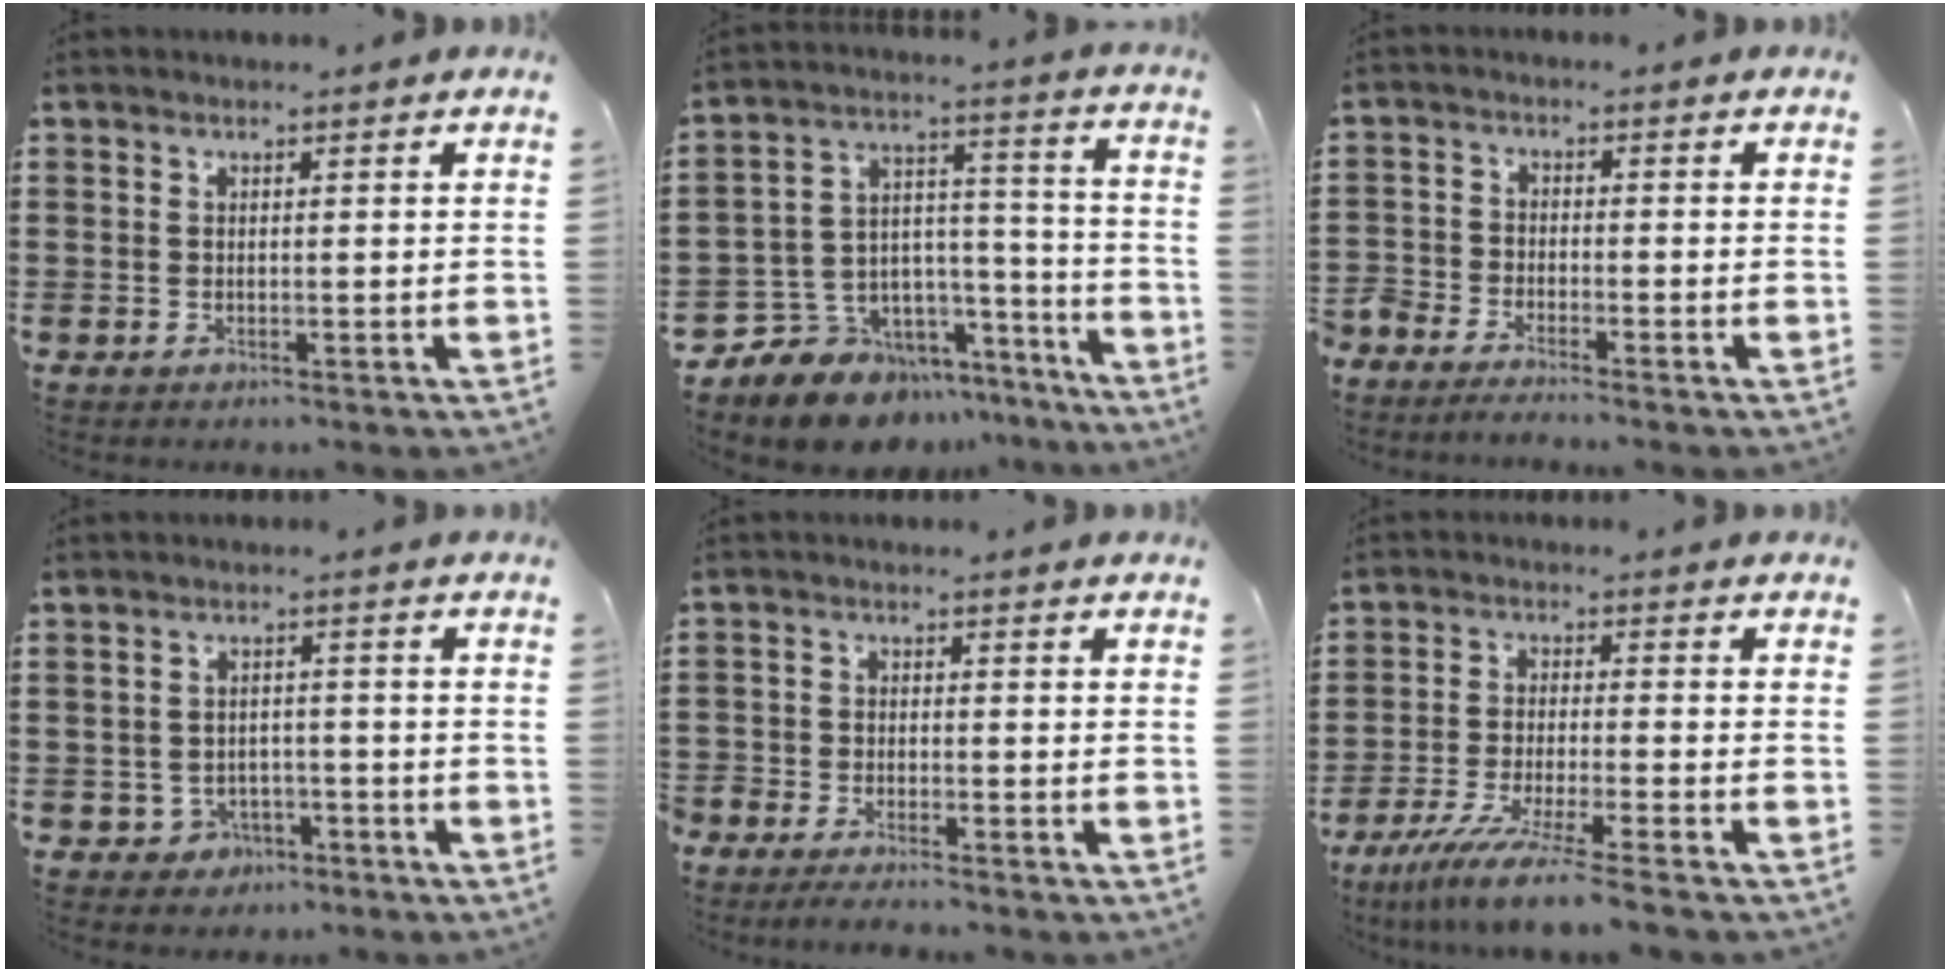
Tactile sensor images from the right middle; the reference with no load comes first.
{"total": 8.7, "force": [-7.3, 4.8, 0.1], "torque": [-0.026, 0.002, -0.136]}
{"total": 3.0, "force": [-3.0, 0.3, 0.0], "torque": [-0.013, 0.000, -0.068]}
{"total": 2.7, "force": [-2.2, 1.6, 0.3], "torque": [-0.016, 0.000, -0.047]}
{"total": 3.0, "force": [-3.0, 0.2, 0.0], "torque": [-0.013, -0.001, -0.066]}
{"total": 7.1, "force": [-6.1, -0.8, 3.6], "torque": [-0.080, -0.024, -0.118]}